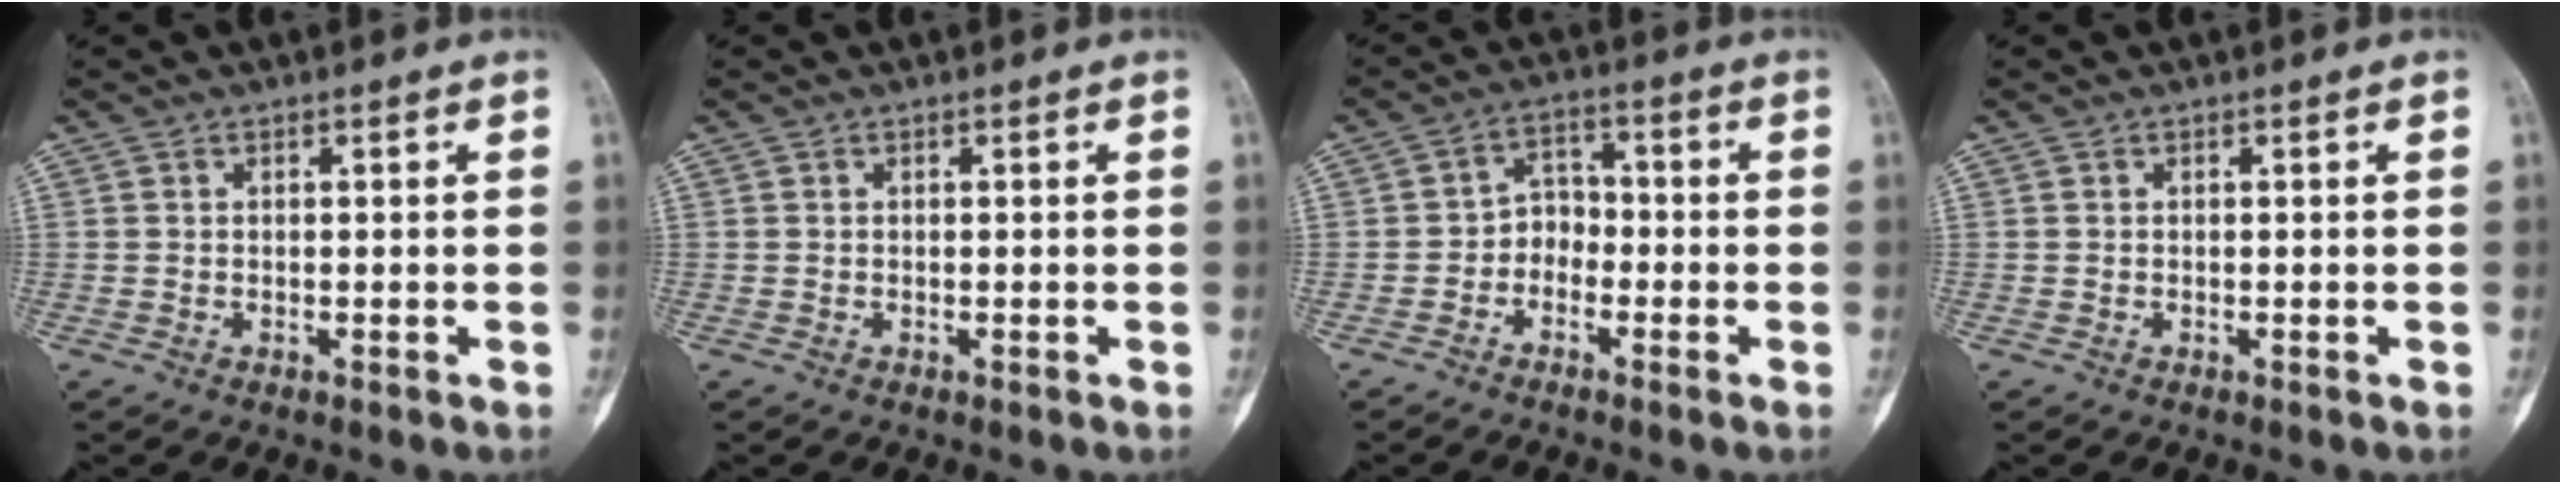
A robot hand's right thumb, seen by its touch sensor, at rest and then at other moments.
{"total": 0.0}
{"total": 4.2, "force": [-2.0, 3.3, 1.7], "torque": [0.001, 0.025, -0.050]}
{"total": 0.0}